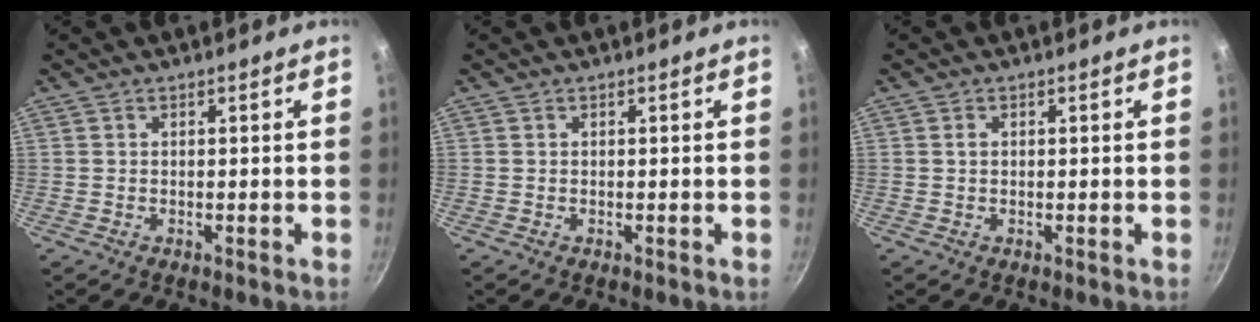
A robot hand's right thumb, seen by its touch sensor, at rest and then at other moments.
{"total": 0.0}
{"total": 0.6, "force": [0.1, 0.5, 0.4], "torque": [-0.007, 0.003, 0.003]}